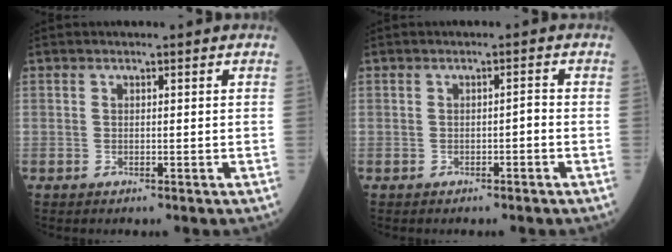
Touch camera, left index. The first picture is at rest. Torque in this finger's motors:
{"motor_torque": [0.19, -0.27, 0.06, 0.02]}